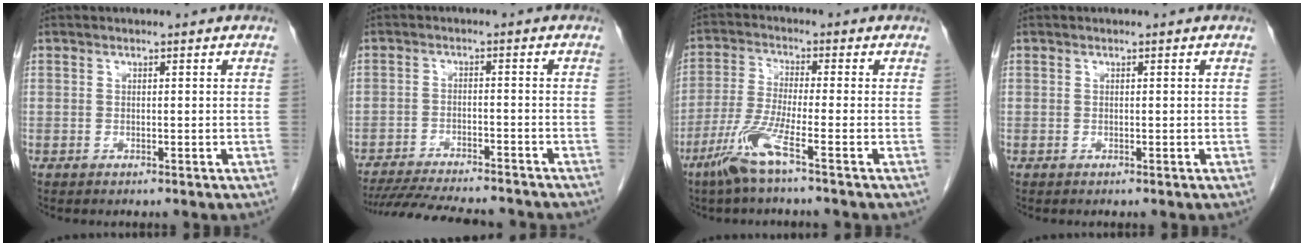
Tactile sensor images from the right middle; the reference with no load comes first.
{"total": 15.7, "force": [-14.2, 2.2, 6.3], "torque": [-0.120, -0.023, -0.203]}
{"total": 7.1, "force": [-4.1, -0.6, 5.7], "torque": [-0.125, -0.014, -0.090]}
{"total": 0.0}